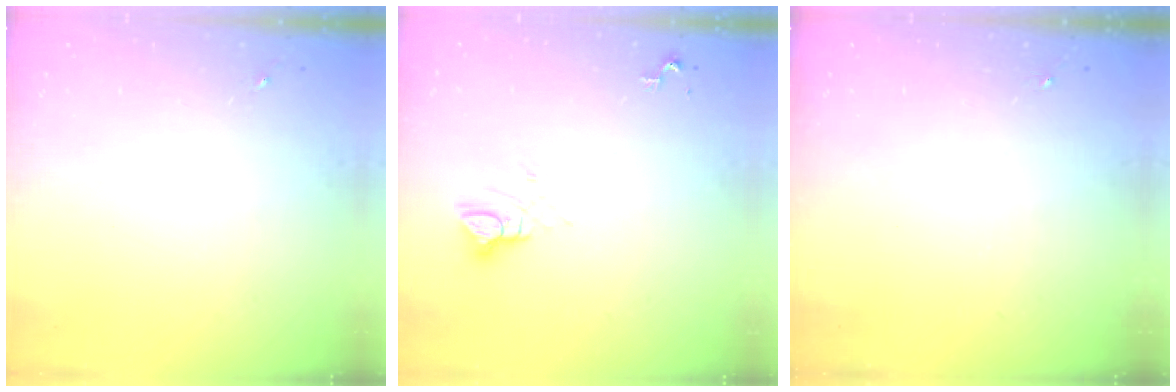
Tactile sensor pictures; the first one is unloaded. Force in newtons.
{"total": 5.6, "press": 5.6, "slide": 0.4}
{"total": 0.0}